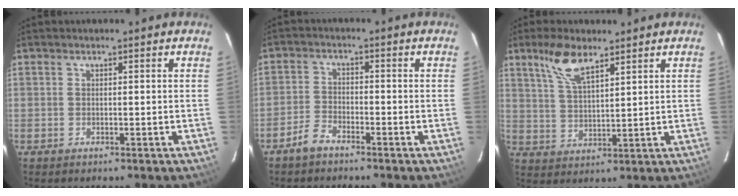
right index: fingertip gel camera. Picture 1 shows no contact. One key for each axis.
{"total": 3.7, "fx": -3.1, "fy": 1.4, "fz": 1.4, "tx": -0.045, "ty": 0.008, "tz": -0.061}
{"total": 7.7, "fx": 5.2, "fy": 2.6, "fz": 5.1, "tx": -0.100, "ty": 0.009, "tz": 0.108}